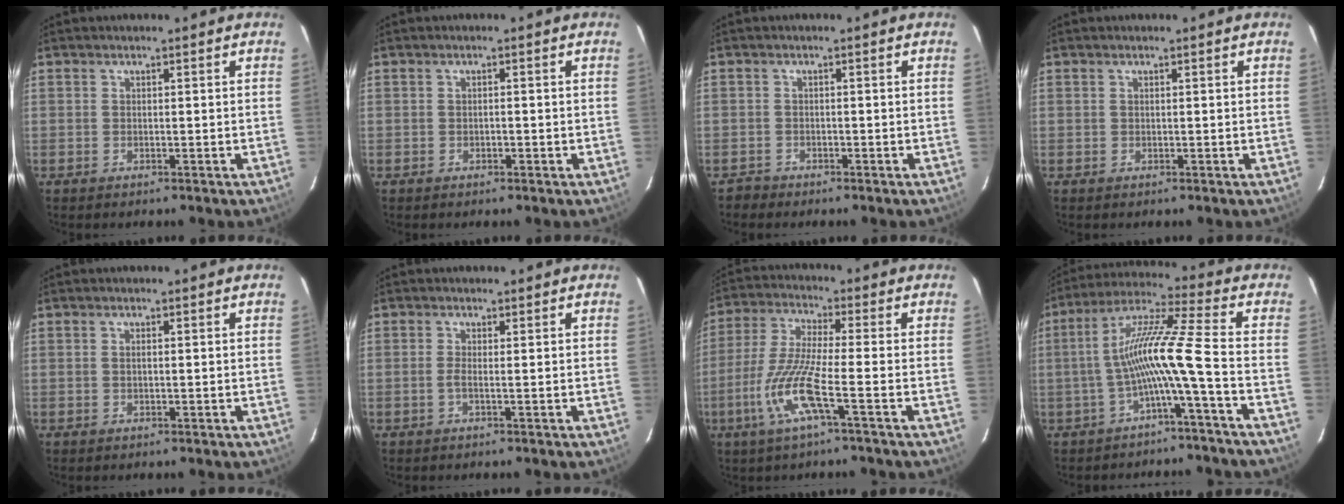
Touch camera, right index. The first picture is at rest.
{"total": 0.6, "force": [-0.3, 0.4, 0.4], "torque": [-0.006, 0.003, -0.005]}
{"total": 1.7, "force": [-1.3, 1.1, -0.3], "torque": [0.001, 0.008, -0.024]}
{"total": 0.0}
{"total": 0.8, "force": [0.1, 0.2, 0.7], "torque": [-0.015, 0.001, 0.000]}
{"total": 0.9, "force": [-0.2, -0.3, 0.8], "torque": [-0.019, -0.001, -0.006]}
{"total": 10.6, "force": [-4.3, 0.2, 9.8], "torque": [-0.216, -0.005, -0.086]}
{"total": 10.5, "force": [-3.5, -1.5, 9.8], "torque": [-0.194, 0.012, -0.063]}